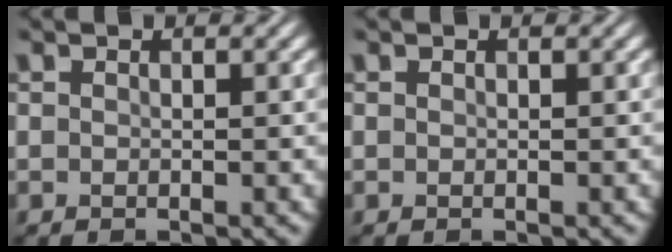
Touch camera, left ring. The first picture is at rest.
{"total": 0.0}